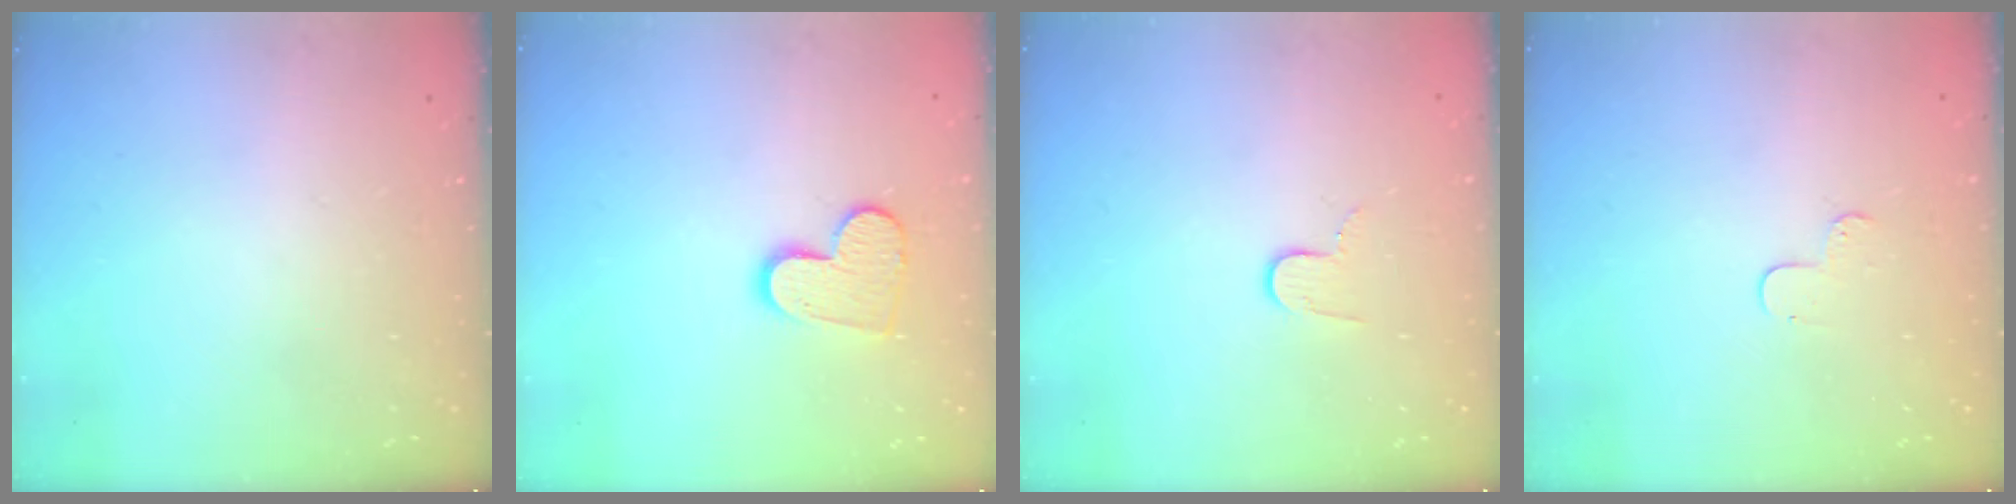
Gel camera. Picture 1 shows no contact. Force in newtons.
{"total": 10.7, "press": 10.6, "slide": 0.8}
{"total": 4.8, "press": 4.8, "slide": 0.5}
{"total": 3.7, "press": 3.7, "slide": 0.5}